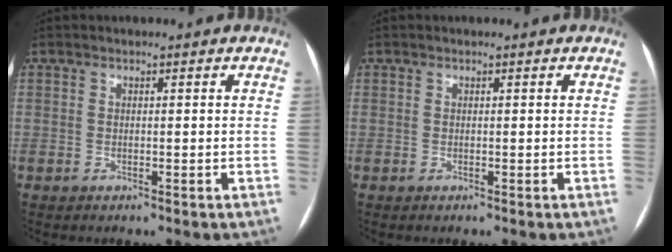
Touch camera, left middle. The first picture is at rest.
{"total": 0.0}